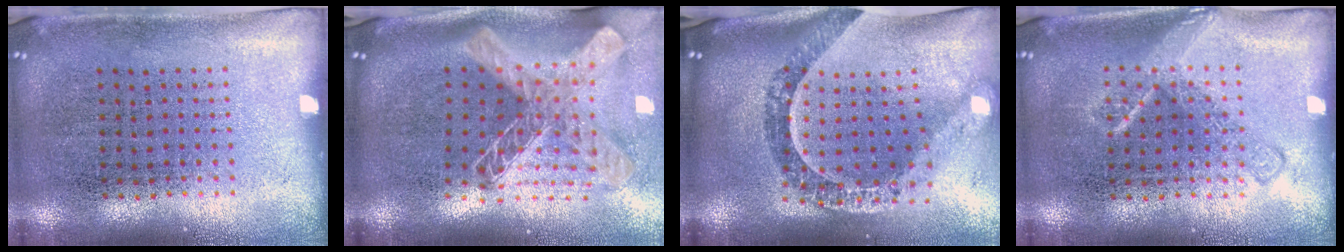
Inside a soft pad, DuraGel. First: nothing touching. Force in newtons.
{"total": 2.7, "press": 1.9, "slide": 1.9}
{"total": 2.0, "press": 1.8, "slide": 0.9}
{"total": 2.3, "press": 2.3, "slide": 0.4}